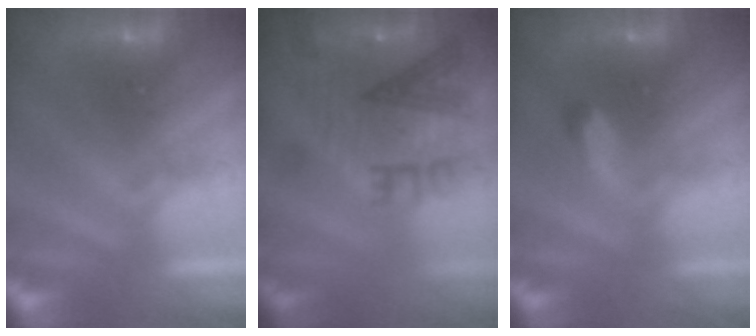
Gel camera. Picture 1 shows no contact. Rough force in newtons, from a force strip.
{"total": 8.0}
{"total": 2.4}